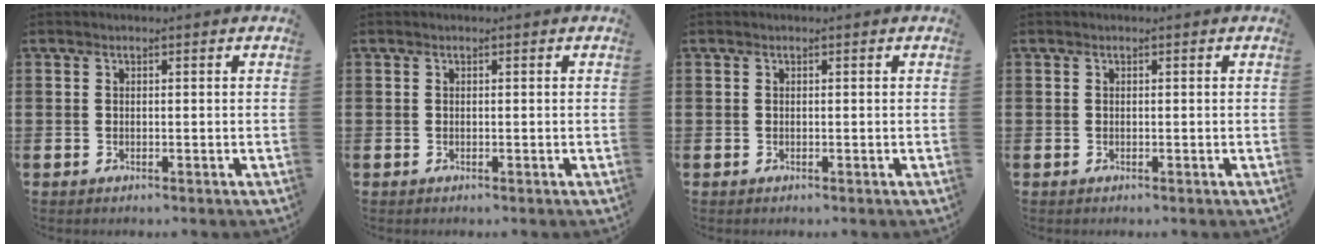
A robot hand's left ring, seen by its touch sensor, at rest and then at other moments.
{"total": 0.0}
{"total": 0.0}
{"total": 0.0}